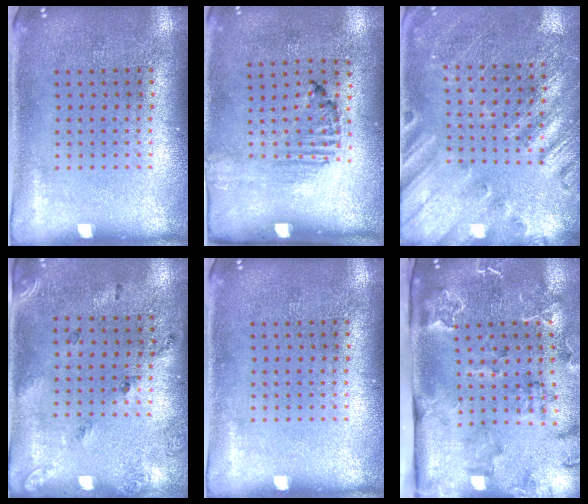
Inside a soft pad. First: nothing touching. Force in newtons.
{"total": 1.5, "press": 1.2, "slide": 1.0}
{"total": 2.3, "press": 2.2, "slide": 0.6}
{"total": 1.7, "press": 1.0, "slide": 1.4}
{"total": 0.0}
{"total": 2.5, "press": 2.4, "slide": 0.6}